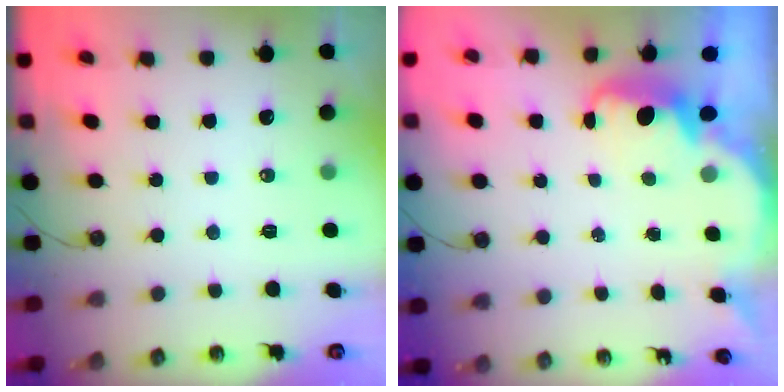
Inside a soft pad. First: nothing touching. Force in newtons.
{"total": 2.6, "press": 2.5, "slide": 0.6}